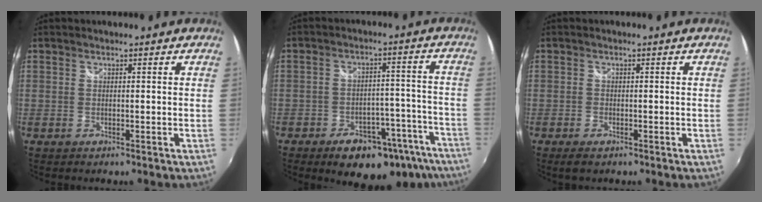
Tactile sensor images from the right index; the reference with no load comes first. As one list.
[{"total": 17.0, "force": [-12.1, 8.3, 8.6], "torque": [-0.128, 0.019, -0.137]}, {"total": 2.4, "force": [-1.7, 1.1, 1.3], "torque": [-0.028, -0.010, -0.030]}]